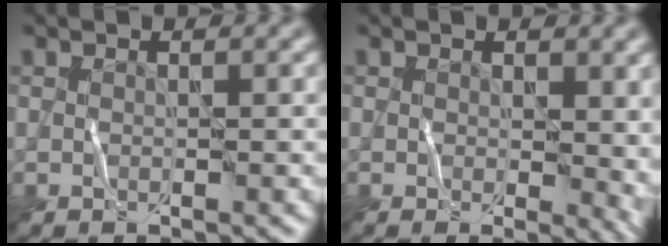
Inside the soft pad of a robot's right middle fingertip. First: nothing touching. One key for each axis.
{"total": 2.8, "fx": 0.8, "fy": 0.8, "fz": 2.6, "tx": -0.026, "ty": 0.001, "tz": 0.025}